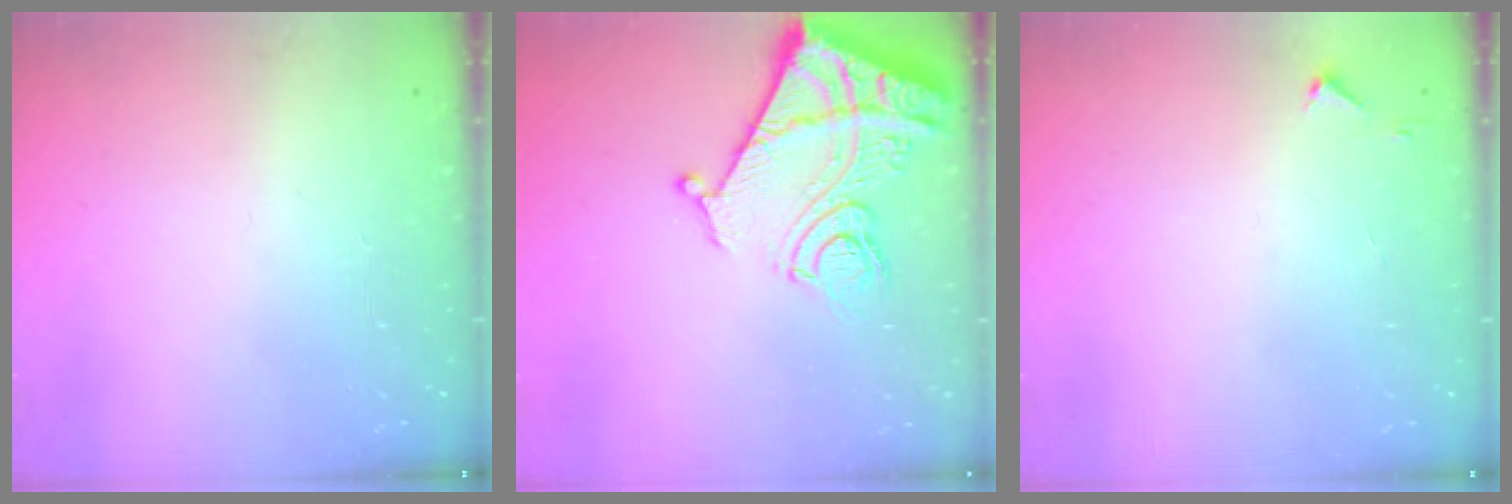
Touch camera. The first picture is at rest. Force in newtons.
{"total": 14.7, "press": 14.6, "slide": 1.7}
{"total": 2.8, "press": 2.8, "slide": 0.4}